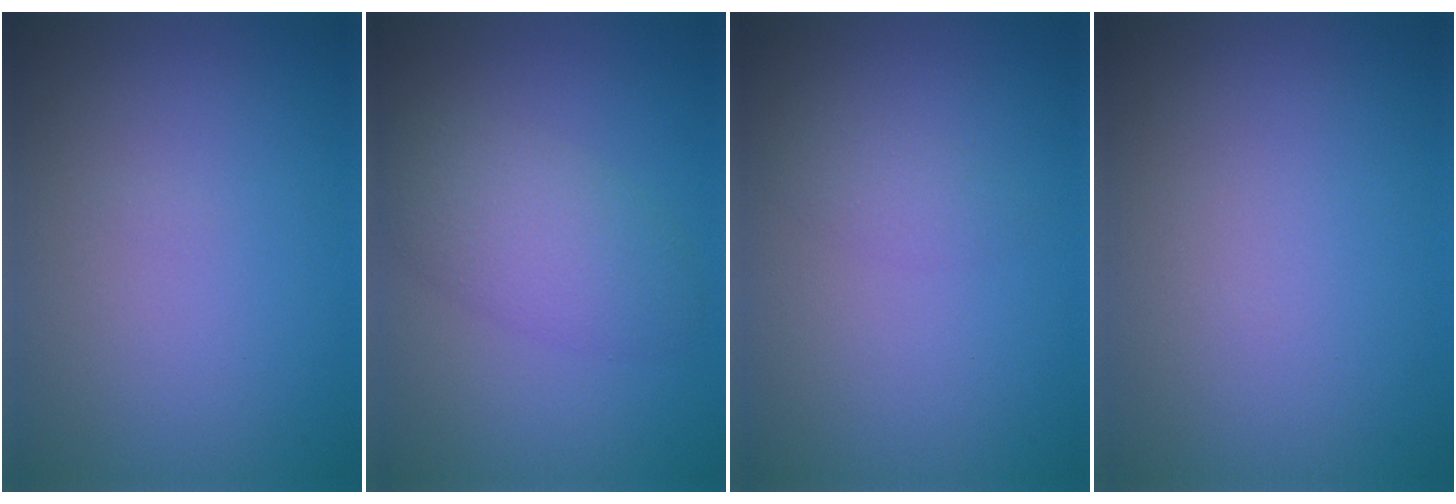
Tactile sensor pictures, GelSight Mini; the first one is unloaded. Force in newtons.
{"total": 4.1, "press": 4.1, "slide": 0.3}
{"total": 1.1, "press": 1.1, "slide": 0.1}
{"total": 0.0}